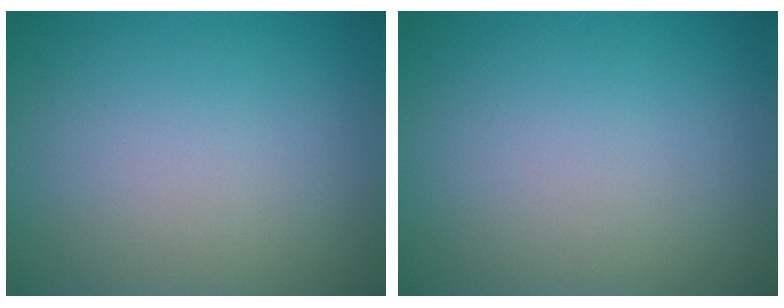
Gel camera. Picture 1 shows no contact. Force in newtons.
{"total": 0.0}